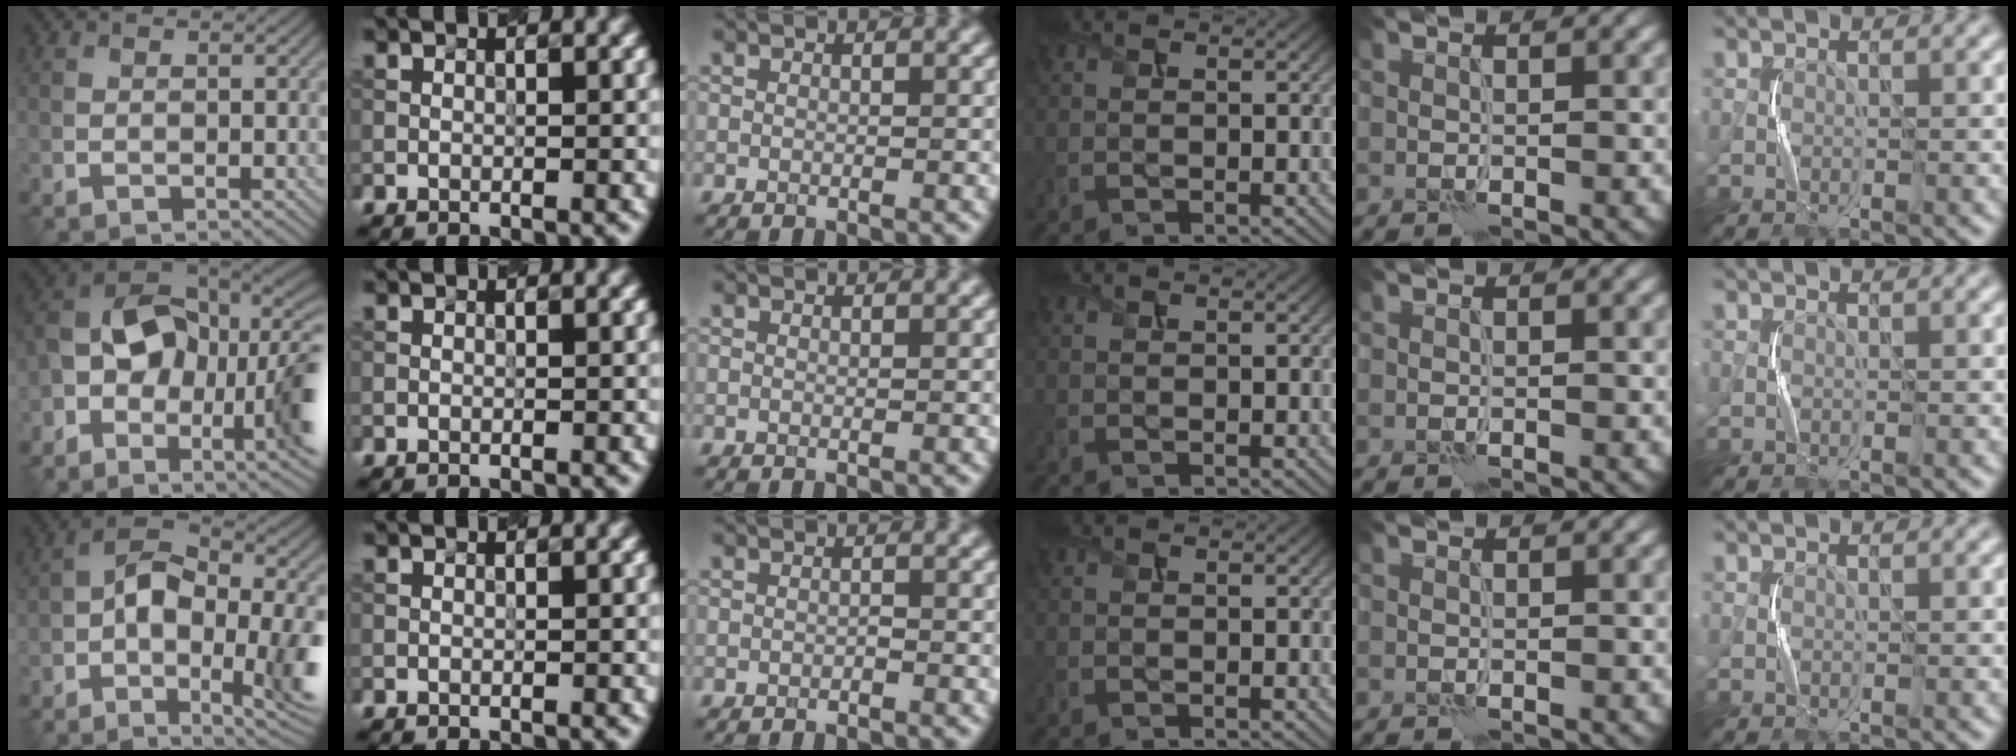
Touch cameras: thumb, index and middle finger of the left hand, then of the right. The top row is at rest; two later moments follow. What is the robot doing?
{"motion": "squeeze", "object": "stress ball aka squeeze ball"}